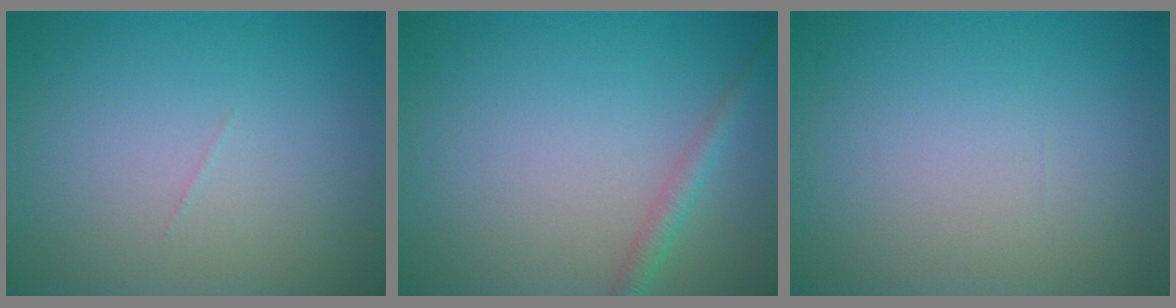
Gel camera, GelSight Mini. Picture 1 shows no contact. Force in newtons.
{"total": 1.7, "press": 1.7, "slide": 0.1}
{"total": 0.0}